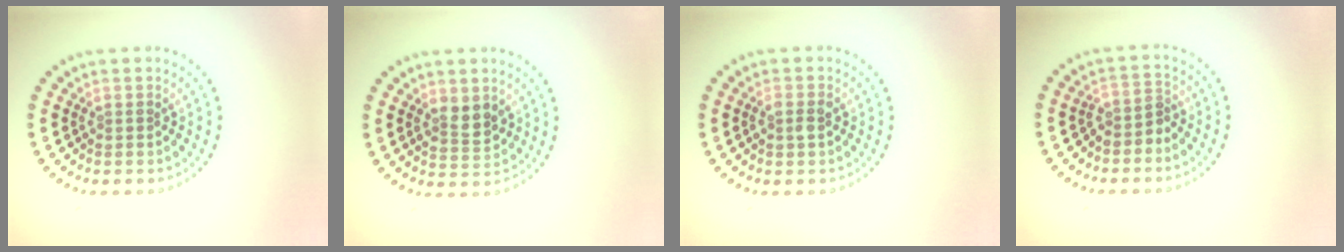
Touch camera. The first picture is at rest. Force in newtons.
{"total": 2.5, "press": 2.4, "slide": 0.6}
{"total": 1.3, "press": 1.3, "slide": 0.4}
{"total": 2.0, "press": 1.5, "slide": 1.3}